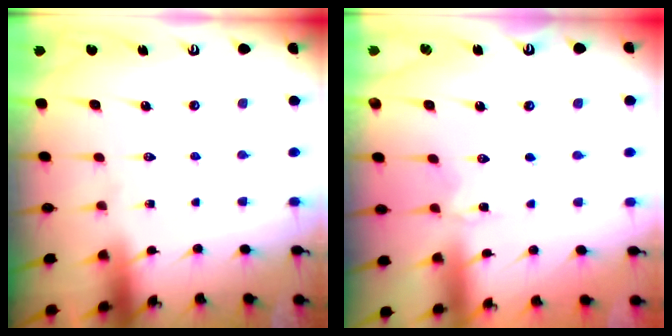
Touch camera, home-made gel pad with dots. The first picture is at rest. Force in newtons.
{"total": 0.7, "press": 0.7, "slide": 0.2}